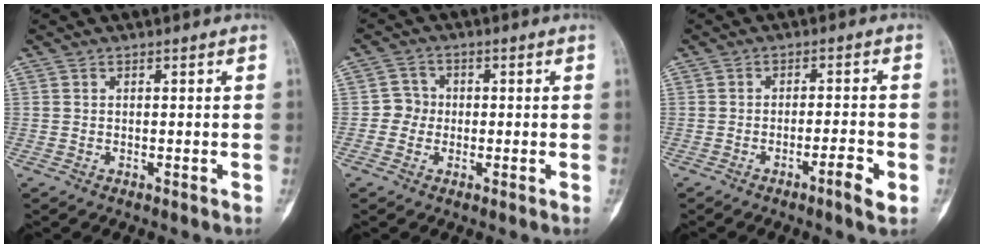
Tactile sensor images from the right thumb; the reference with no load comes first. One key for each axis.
{"total": 3.3, "fx": -0.5, "fy": 3.2, "fz": 0.7, "tx": 0.011, "ty": 0.011, "tz": -0.017}
{"total": 4.4, "fx": -2.1, "fy": 0.5, "fz": 3.9, "tx": -0.068, "ty": 0.011, "tz": -0.034}